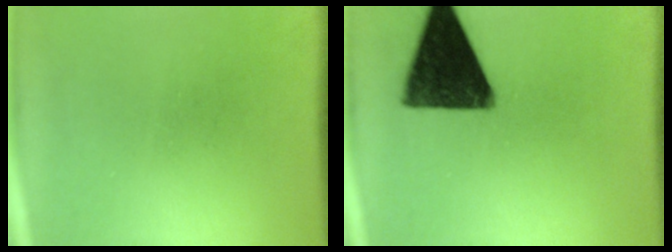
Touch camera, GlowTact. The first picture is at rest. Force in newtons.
{"total": 15.0}